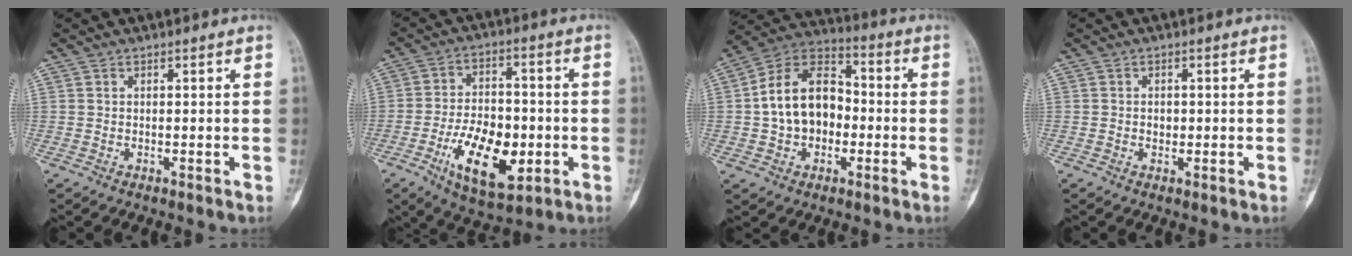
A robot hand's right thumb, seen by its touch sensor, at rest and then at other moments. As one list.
[{"total": 14.9, "force": [-4.7, 7.8, 11.8], "torque": [-0.172, 0.010, -0.073]}, {"total": 14.8, "force": [-0.9, 10.7, 10.2], "torque": [-0.150, 0.040, -0.024]}, {"total": 0.7, "force": [-0.1, 0.6, 0.3], "torque": [0.000, 0.000, -0.004]}]